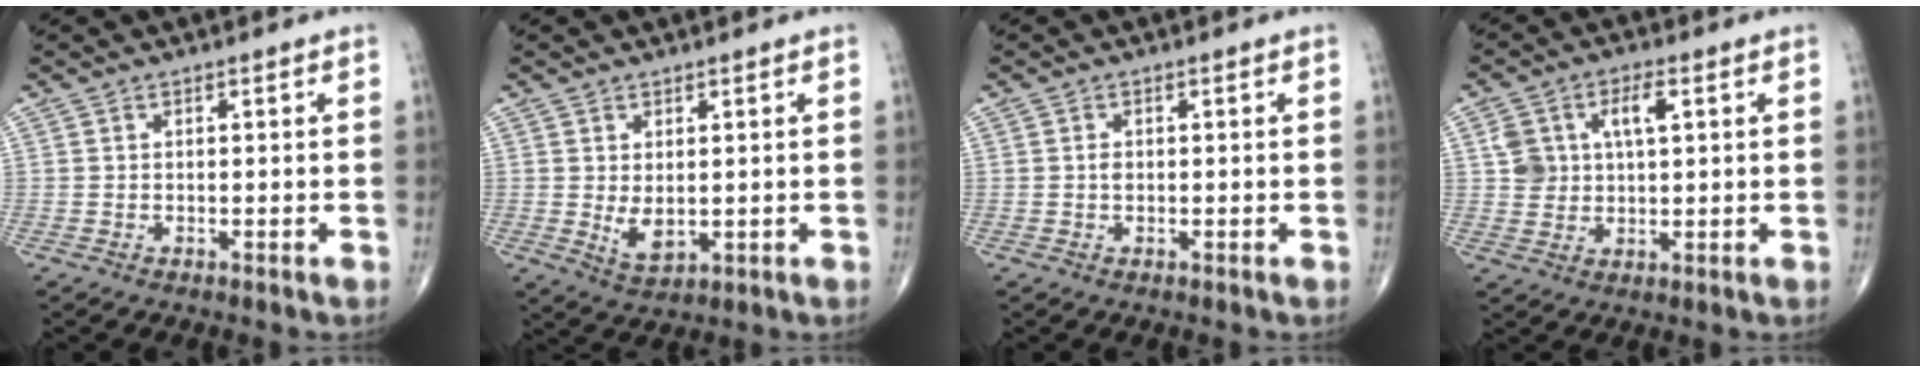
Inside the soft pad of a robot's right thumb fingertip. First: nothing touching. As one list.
[{"total": 4.1, "force": [0.2, 2.3, 3.4], "torque": [-0.052, -0.011, 0.016]}, {"total": 0.9, "force": [0.0, 0.6, 0.7], "torque": [-0.010, 0.000, -0.001]}, {"total": 7.5, "force": [2.4, 4.5, 5.6], "torque": [-0.091, 0.003, 0.046]}]